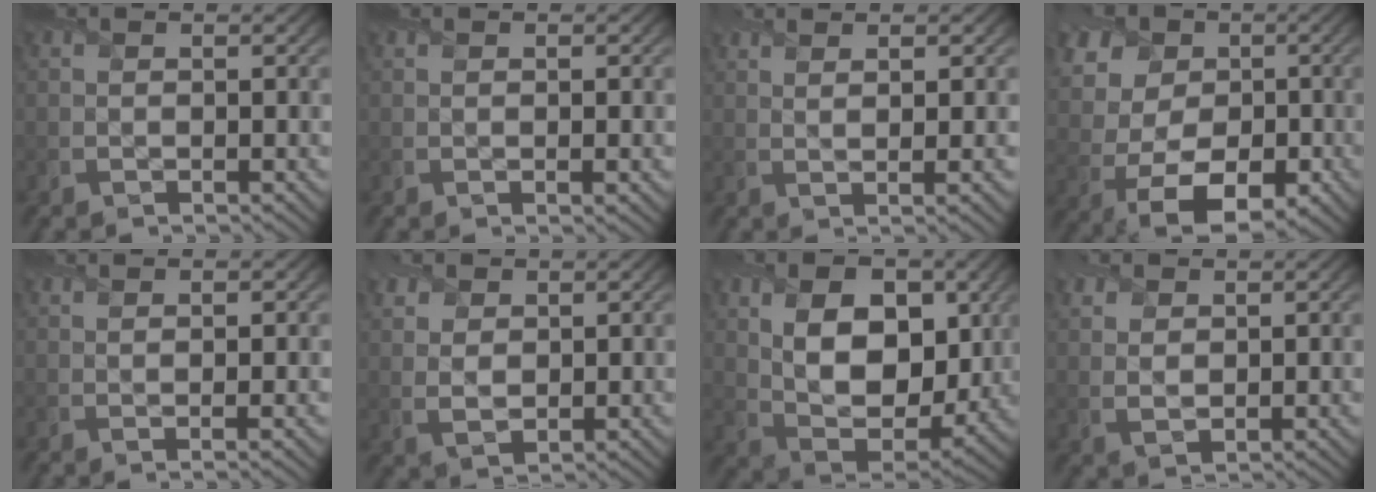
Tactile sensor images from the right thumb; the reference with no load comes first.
{"total": 0.8, "force": [0.2, 0.1, 0.8], "torque": [-0.014, 0.000, 0.004]}
{"total": 3.8, "force": [1.5, 0.4, 3.5], "torque": [-0.055, 0.003, 0.021]}
{"total": 13.3, "force": [1.6, 10.3, 8.2], "torque": [-0.186, 0.011, 0.024]}
{"total": 1.9, "force": [0.6, 0.0, 1.8], "torque": [-0.037, 0.008, 0.007]}
{"total": 3.9, "force": [2.1, 2.5, 2.2], "torque": [-0.059, 0.002, 0.044]}
{"total": 12.4, "force": [3.1, 8.0, 8.9], "torque": [-0.180, -0.008, 0.047]}
{"total": 3.0, "force": [1.8, 1.8, 1.7], "torque": [-0.044, 0.002, 0.040]}